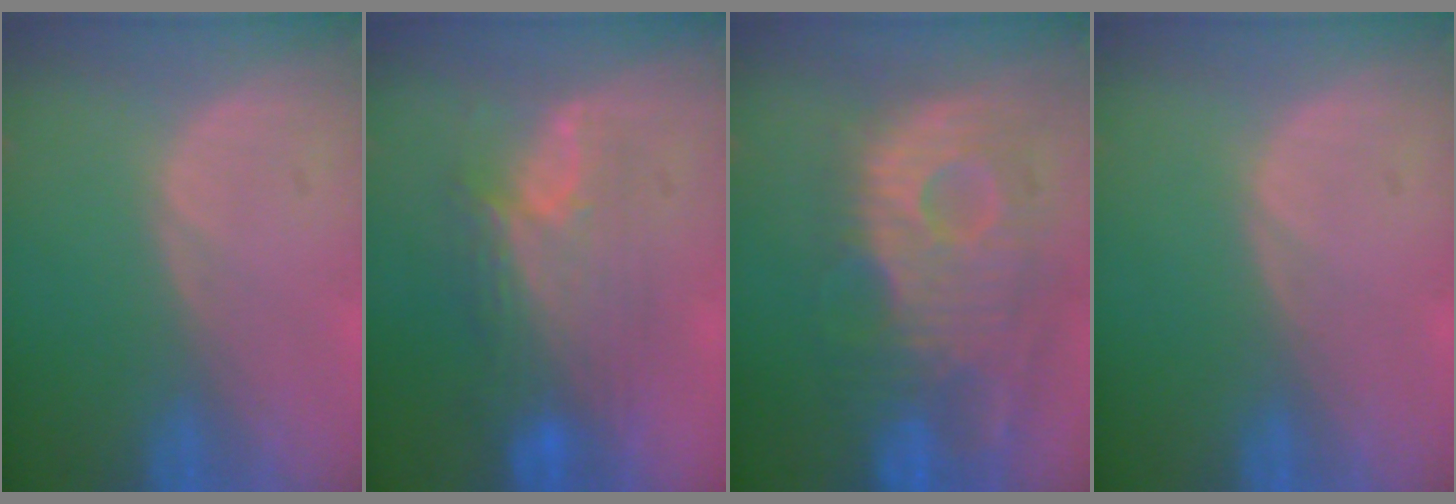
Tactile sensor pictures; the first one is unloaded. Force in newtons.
{"total": 7.3, "press": 7.1, "slide": 1.3}
{"total": 11.8, "press": 10.7, "slide": 5.1}
{"total": 0.0}